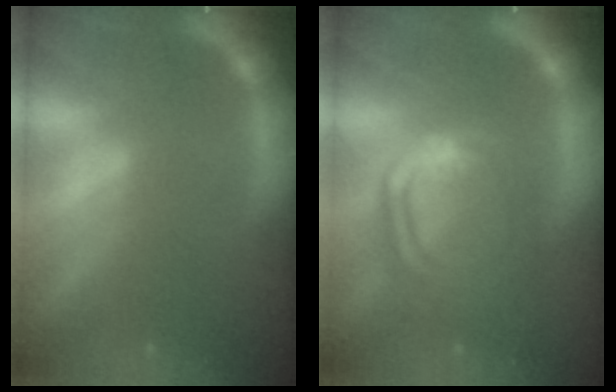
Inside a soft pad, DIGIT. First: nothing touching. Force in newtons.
{"total": 9.1}